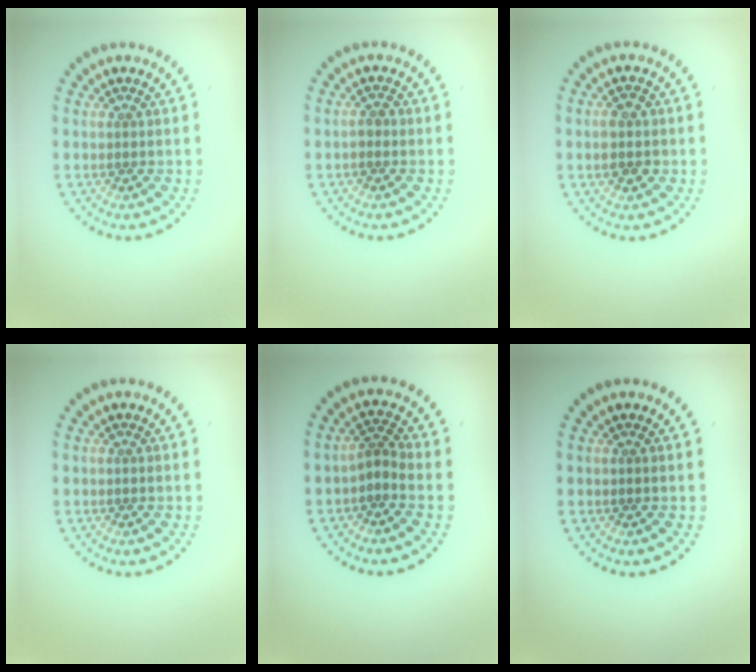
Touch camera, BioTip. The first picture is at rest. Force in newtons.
{"total": 1.1, "press": 0.9, "slide": 0.5}
{"total": 2.3, "press": 2.3, "slide": 0.1}
{"total": 0.0}
{"total": 1.8, "press": 1.1, "slide": 1.3}
{"total": 0.0}